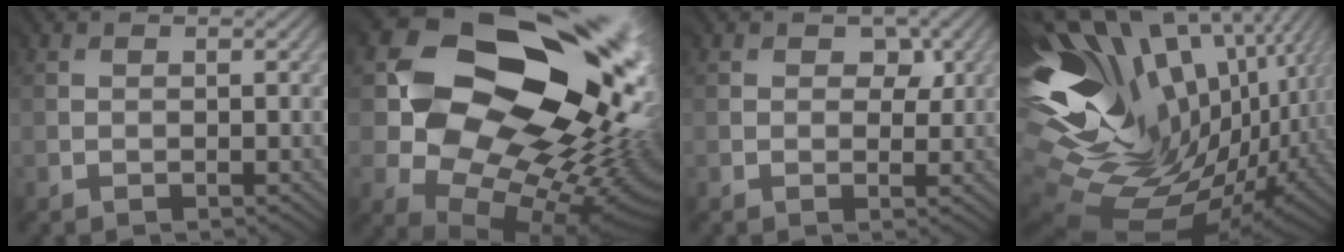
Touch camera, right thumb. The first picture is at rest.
{"total": 20.0, "force": [5.2, 14.7, 12.4], "torque": [-0.234, -0.020, 0.113]}
{"total": 2.6, "force": [1.2, 1.7, 1.5], "torque": [-0.018, -0.003, 0.019]}
{"total": 18.1, "force": [0.5, 11.6, 14.0], "torque": [-0.293, -0.027, 0.040]}